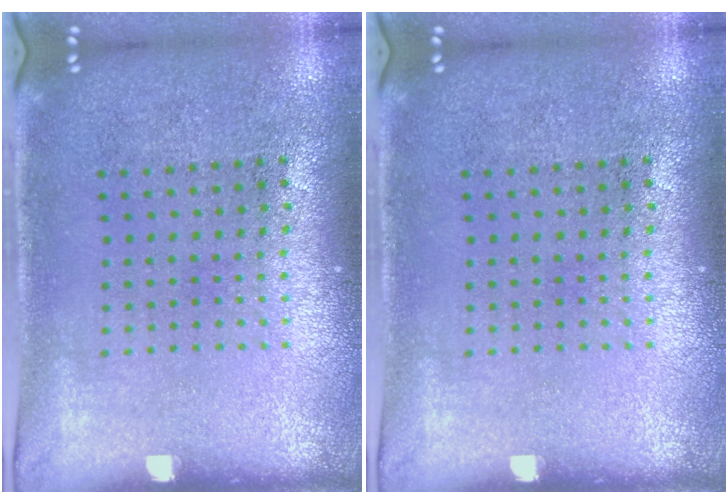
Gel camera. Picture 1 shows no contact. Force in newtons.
{"total": 0.0}